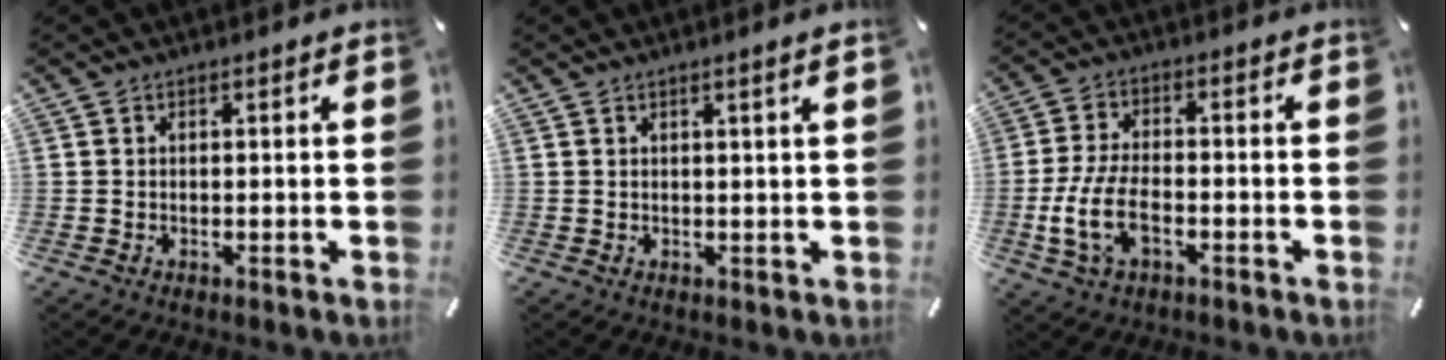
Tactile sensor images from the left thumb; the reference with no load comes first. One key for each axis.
{"total": 1.8, "fx": 0.8, "fy": -0.2, "fz": 1.6, "tx": -0.029, "ty": -0.003, "tz": 0.013}
{"total": 9.6, "fx": -3.3, "fy": 5.2, "fz": 7.3, "tx": -0.158, "ty": 0.003, "tz": -0.059}